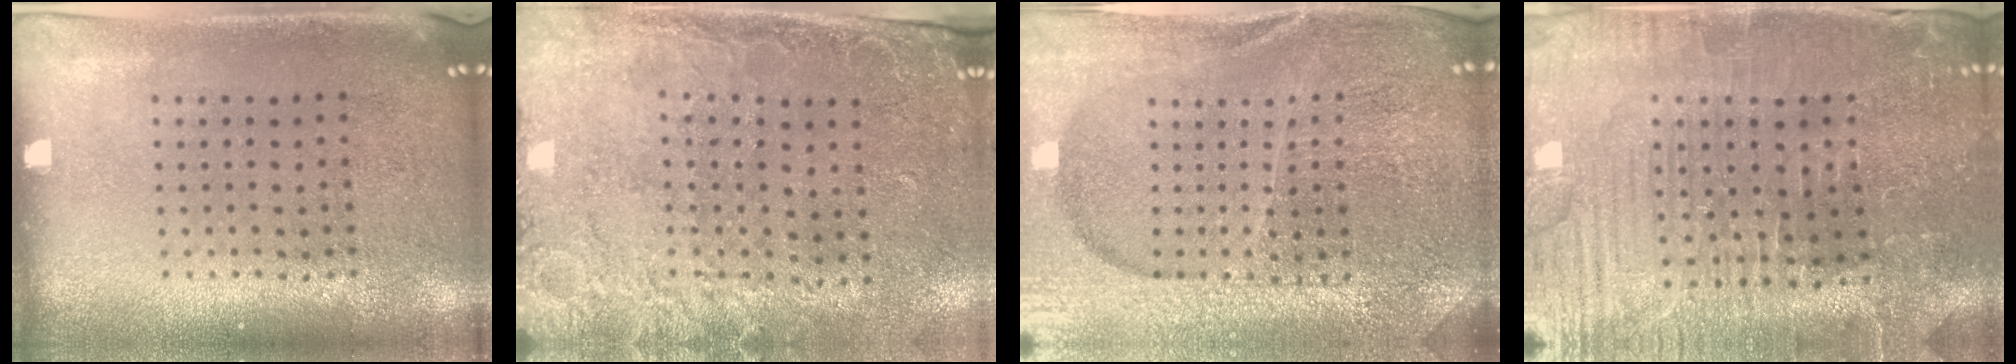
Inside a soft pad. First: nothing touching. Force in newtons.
{"total": 2.5, "press": 2.1, "slide": 1.4}
{"total": 5.0, "press": 4.6, "slide": 2.1}
{"total": 3.7, "press": 3.7, "slide": 0.4}